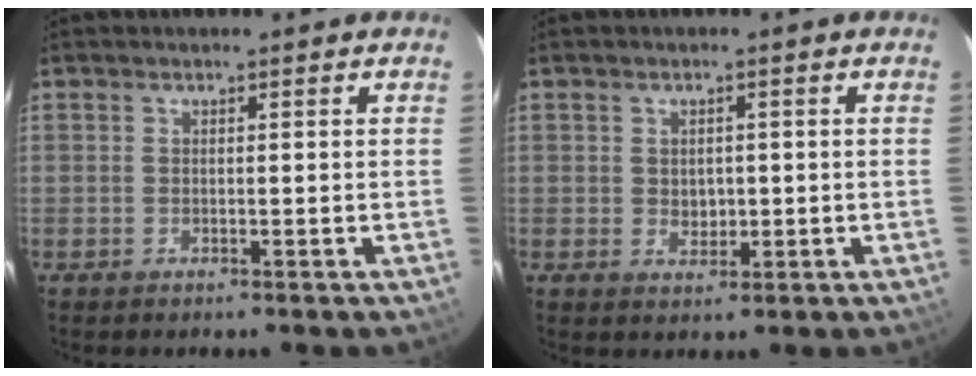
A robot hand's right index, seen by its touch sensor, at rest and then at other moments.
{"total": 2.9, "force": [-0.1, 2.5, 1.5], "torque": [-0.022, -0.001, 0.004]}